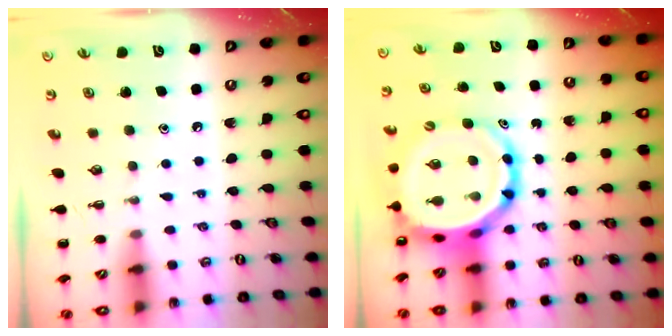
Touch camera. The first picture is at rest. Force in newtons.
{"total": 11.7, "press": 11.2, "slide": 3.3}